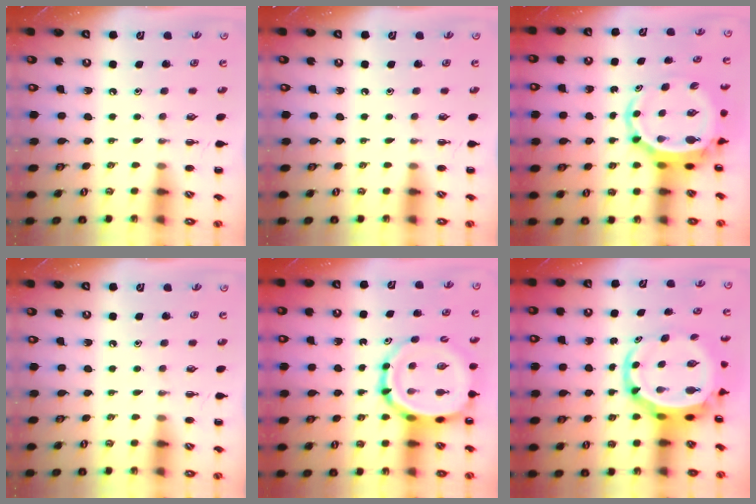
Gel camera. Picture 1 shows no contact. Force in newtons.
{"total": 0.0}
{"total": 5.7, "press": 5.5, "slide": 1.5}
{"total": 0.0}
{"total": 12.8, "press": 12.4, "slide": 3.3}
{"total": 8.5, "press": 8.0, "slide": 2.9}